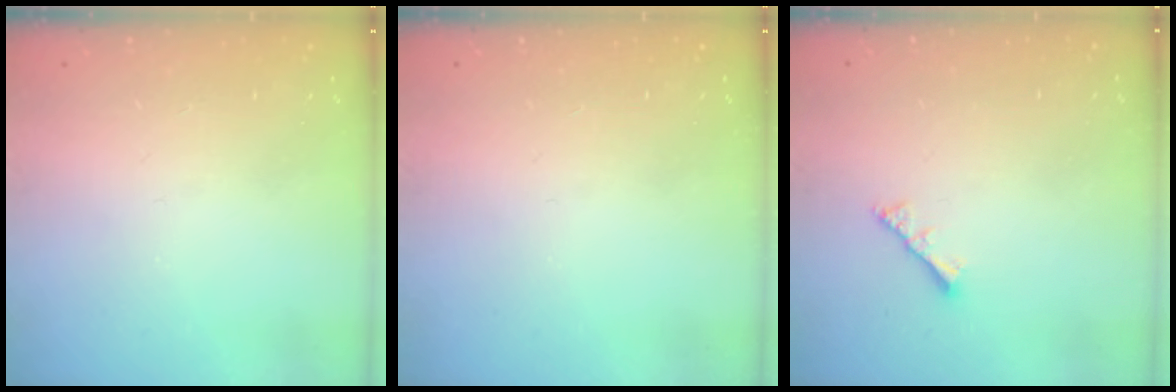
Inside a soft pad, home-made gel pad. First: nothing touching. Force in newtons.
{"total": 0.0}
{"total": 2.8, "press": 2.8, "slide": 0.6}